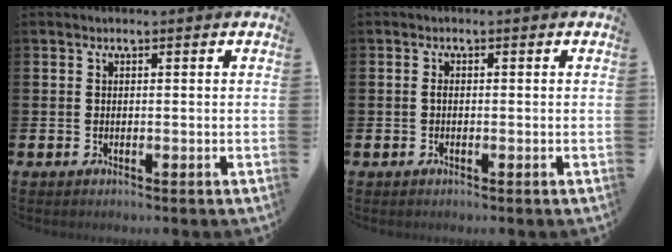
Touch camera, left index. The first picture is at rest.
{"total": 0.8, "force": [-0.2, 0.4, 0.6], "torque": [-0.004, -0.002, -0.008]}